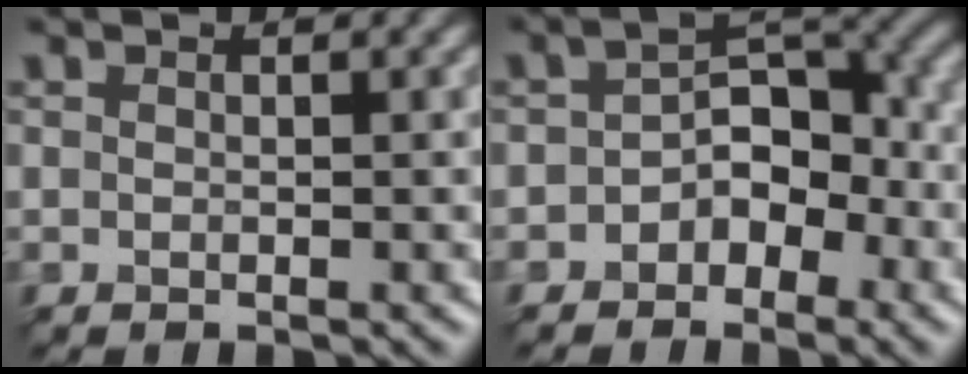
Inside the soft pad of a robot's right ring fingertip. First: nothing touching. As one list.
[{"total": 3.1, "force": [-1.8, 1.9, 1.6], "torque": [-0.034, 0.013, -0.028]}]